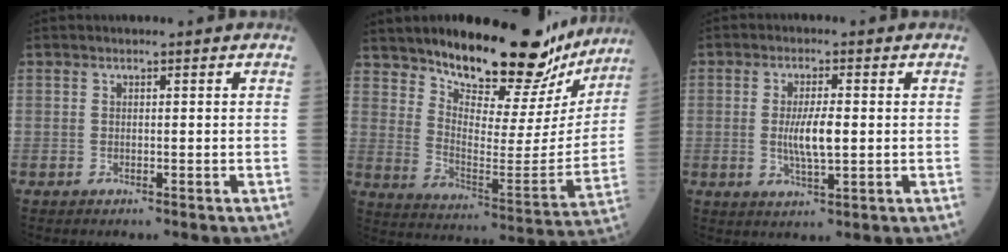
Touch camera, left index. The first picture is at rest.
{"total": 21.3, "force": [18.5, 6.0, 8.8], "torque": [-0.118, -0.051, 0.255]}
{"total": 5.1, "force": [-0.2, 0.9, 5.0], "torque": [-0.095, -0.006, -0.003]}